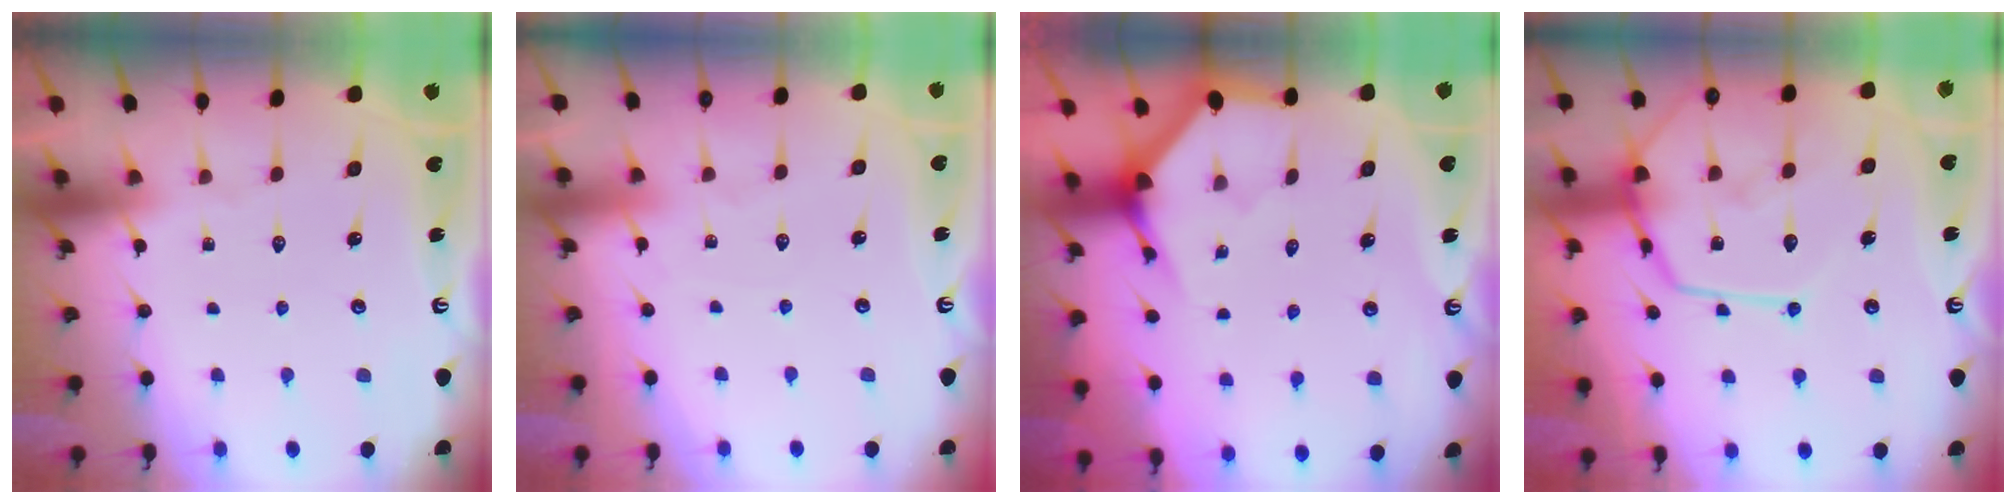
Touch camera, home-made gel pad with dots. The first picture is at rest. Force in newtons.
{"total": 2.9, "press": 2.9, "slide": 0.4}
{"total": 3.6, "press": 3.6, "slide": 0.2}
{"total": 15.6, "press": 15.6, "slide": 1.3}